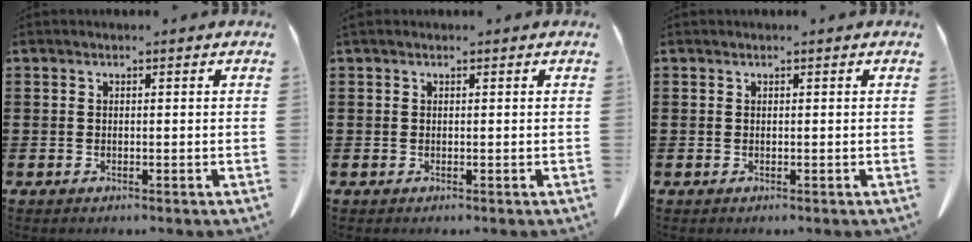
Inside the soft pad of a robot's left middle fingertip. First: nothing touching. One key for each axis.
{"total": 0.0}
{"total": 0.0}